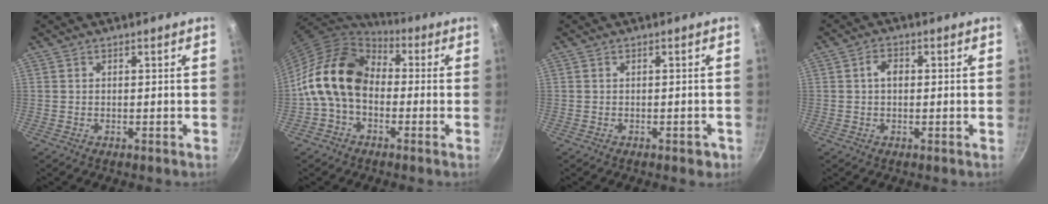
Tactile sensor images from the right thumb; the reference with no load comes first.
{"total": 15.2, "force": [-0.8, 10.9, 10.6], "torque": [-0.165, 0.040, -0.035]}
{"total": 2.2, "force": [-1.1, 1.2, 1.5], "torque": [-0.004, 0.014, -0.004]}
{"total": 3.1, "force": [0.3, 2.1, 2.2], "torque": [-0.030, 0.008, 0.000]}